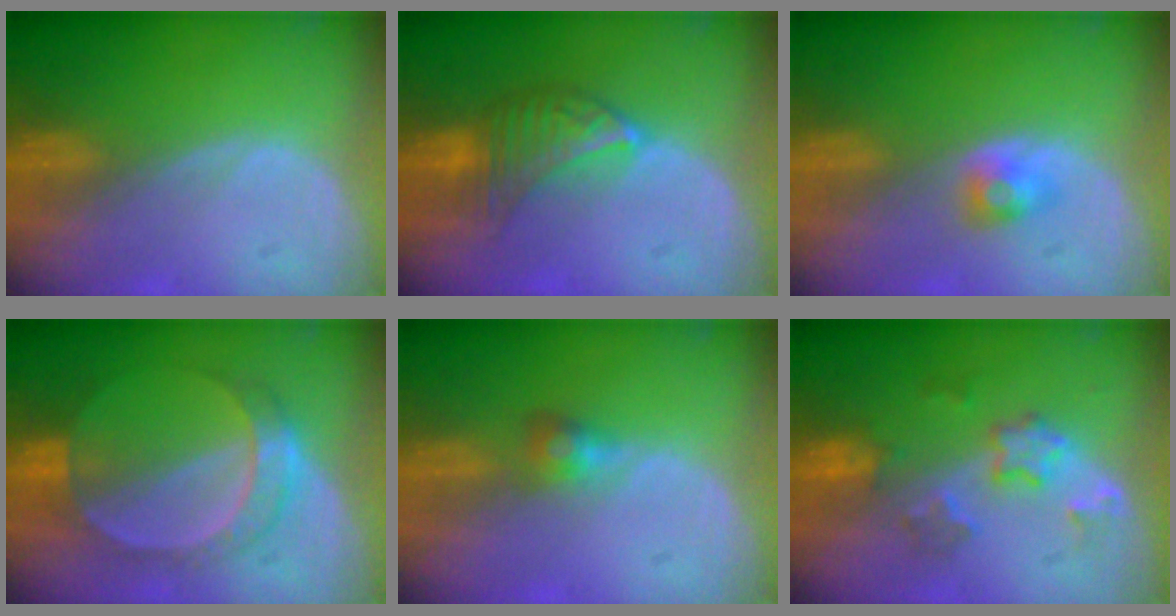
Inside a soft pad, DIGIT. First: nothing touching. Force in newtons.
{"total": 6.9, "press": 6.2, "slide": 2.8}
{"total": 2.6, "press": 2.3, "slide": 1.2}
{"total": 6.8, "press": 6.5, "slide": 1.7}
{"total": 2.6, "press": 2.5, "slide": 0.7}
{"total": 5.7, "press": 5.6, "slide": 1.1}